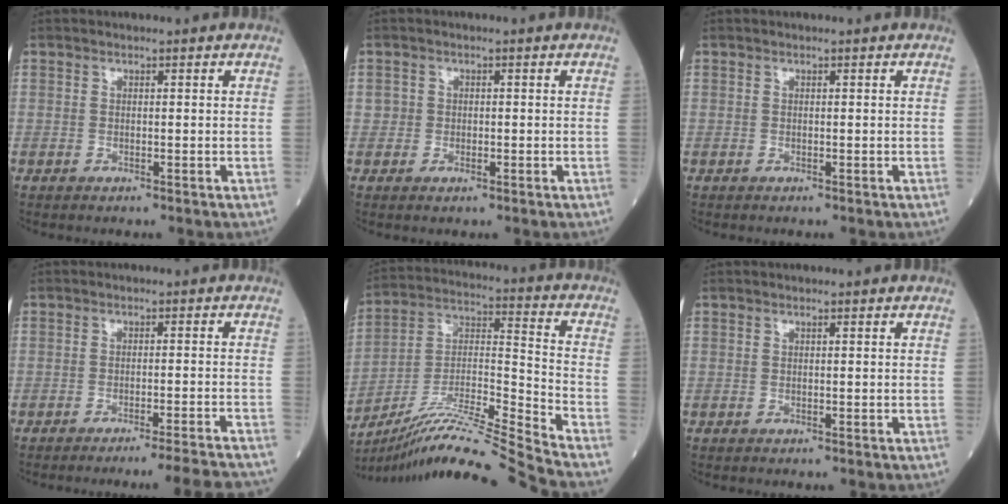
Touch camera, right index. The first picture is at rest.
{"total": 1.6, "force": [-0.3, 1.4, 0.7], "torque": [-0.009, 0.003, -0.005]}
{"total": 0.0}
{"total": 9.4, "force": [-8.8, -2.1, 2.6], "torque": [-0.003, -0.021, -0.114]}
{"total": 18.8, "force": [-16.6, -2.9, 8.4], "torque": [-0.167, 0.006, -0.295]}
{"total": 0.0}